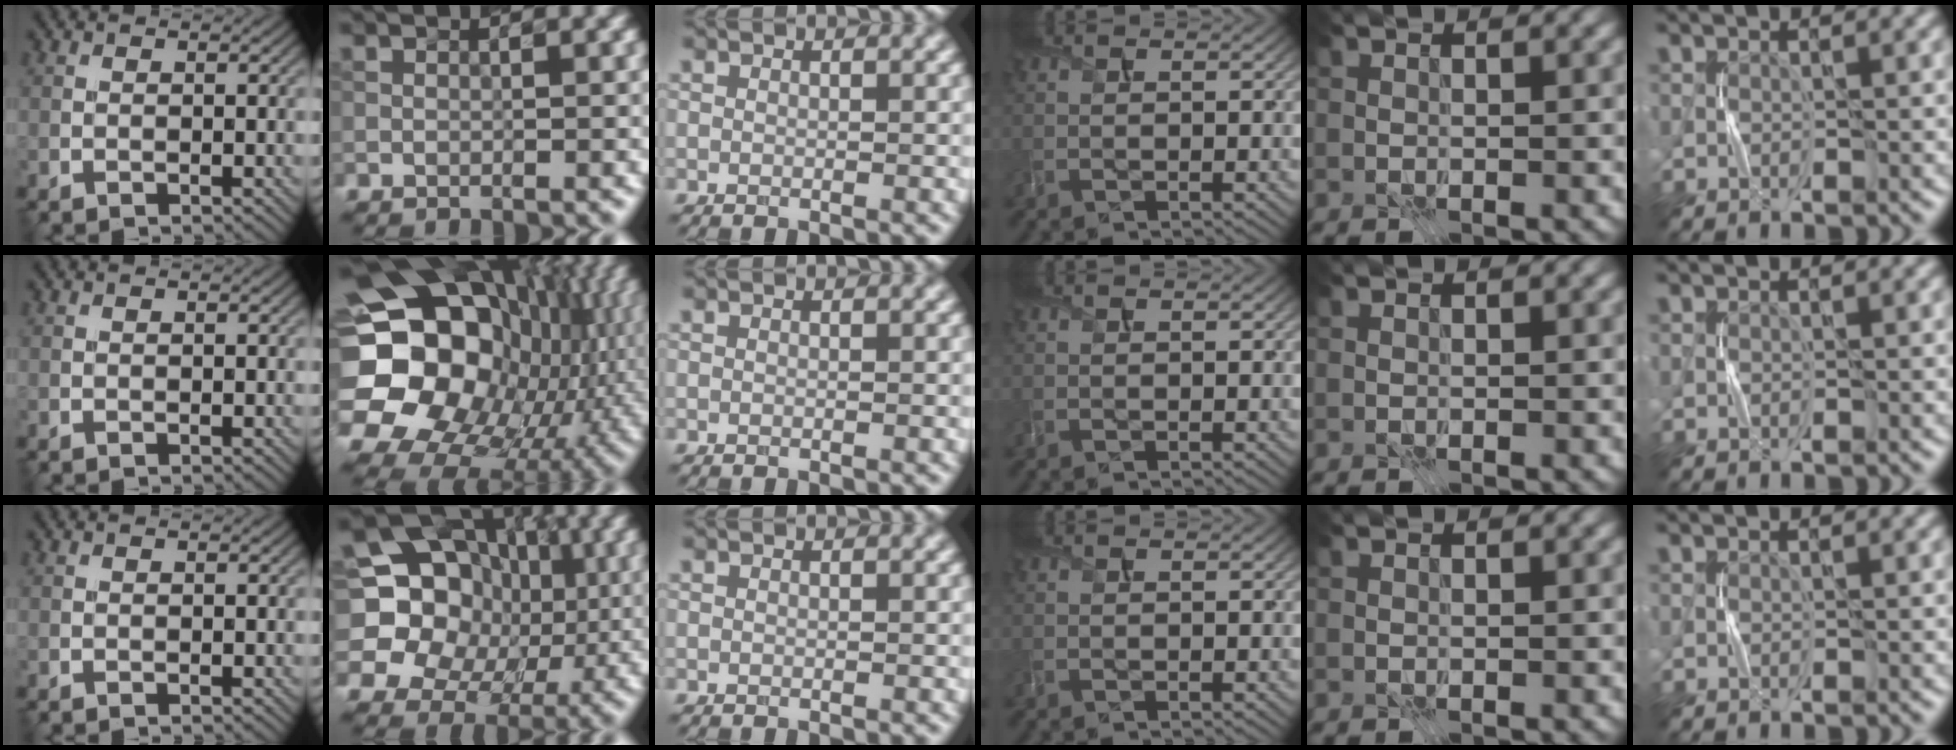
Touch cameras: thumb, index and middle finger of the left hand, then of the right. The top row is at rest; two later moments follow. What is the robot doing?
{"motion": "press", "object": "joystick"}